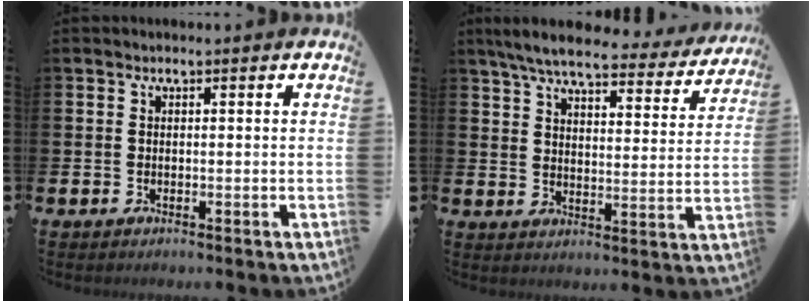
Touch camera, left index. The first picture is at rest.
{"total": 7.1, "force": [6.3, 1.4, 3.0], "torque": [-0.069, -0.038, 0.103]}